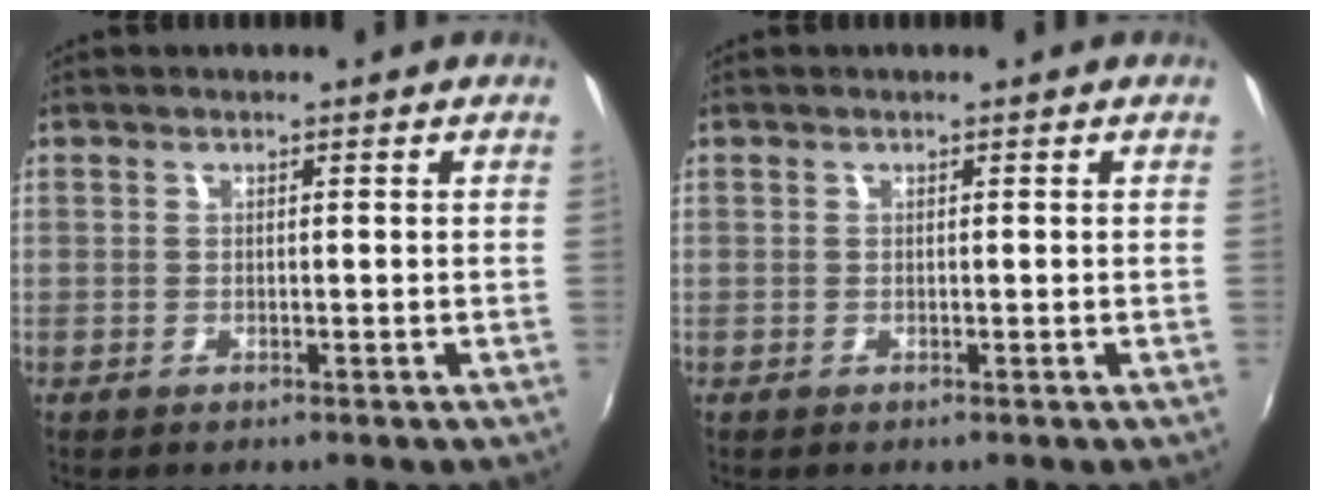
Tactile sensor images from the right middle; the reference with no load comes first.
{"total": 0.0}